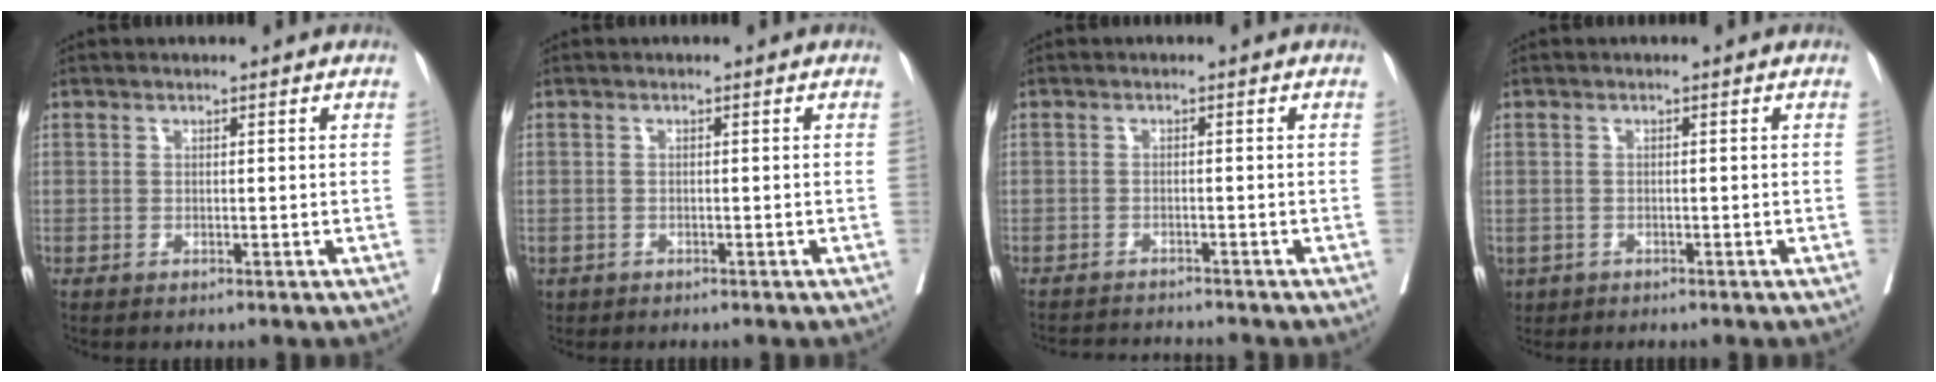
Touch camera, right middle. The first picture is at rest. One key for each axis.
{"total": 0.8, "fx": -0.5, "fy": 0.6, "fz": 0.1, "tx": -0.008, "ty": 0.002, "tz": -0.007}
{"total": 5.7, "fx": -5.6, "fy": 0.0, "fz": 0.9, "tx": -0.006, "ty": -0.006, "tz": -0.087}
{"total": 2.6, "fx": -1.6, "fy": 1.9, "fz": 0.6, "tx": -0.014, "ty": -0.002, "tz": -0.025}